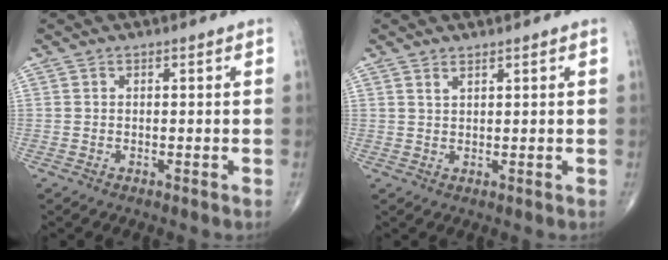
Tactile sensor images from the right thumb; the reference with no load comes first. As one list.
[{"total": 1.3, "force": [1.1, 0.3, 0.6], "torque": [-0.008, -0.007, 0.021]}]